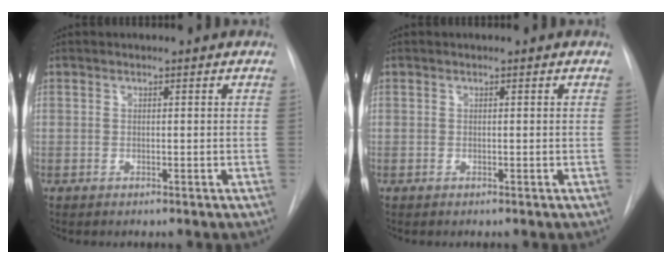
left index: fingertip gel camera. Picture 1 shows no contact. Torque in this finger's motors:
{"motor_torque": [0.00, 0.00, 0.00, 0.00]}